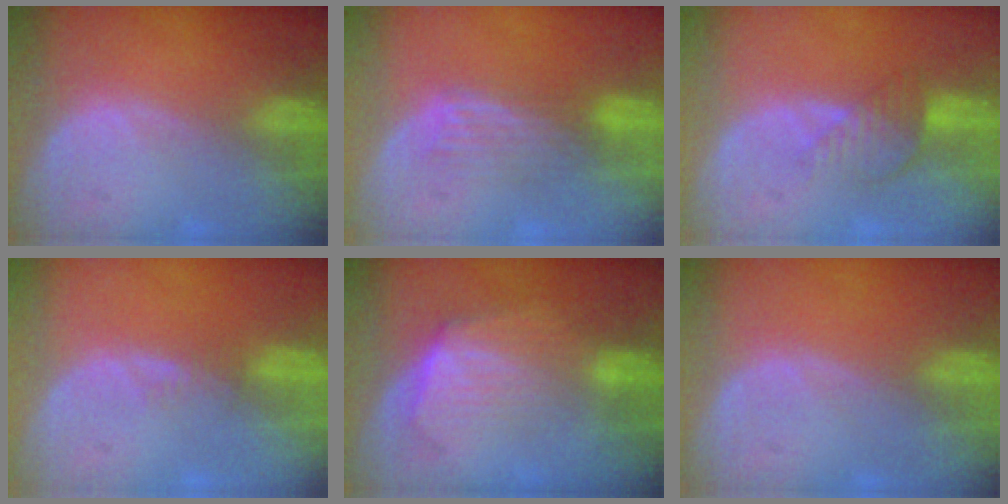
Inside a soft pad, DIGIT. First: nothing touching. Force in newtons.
{"total": 4.6, "press": 3.9, "slide": 2.4}
{"total": 4.5, "press": 3.9, "slide": 2.3}
{"total": 1.3, "press": 1.2, "slide": 0.2}
{"total": 7.2, "press": 6.5, "slide": 3.1}
{"total": 0.0}